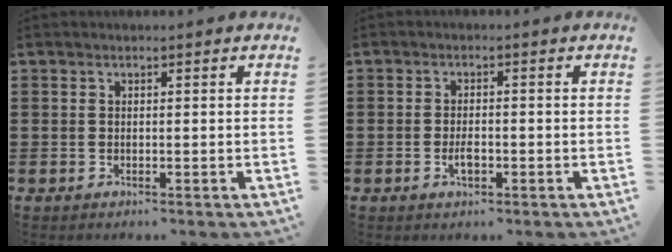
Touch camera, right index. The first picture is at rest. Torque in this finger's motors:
{"motor_torque": [1.05, 1.09, 0.06, 0.01]}